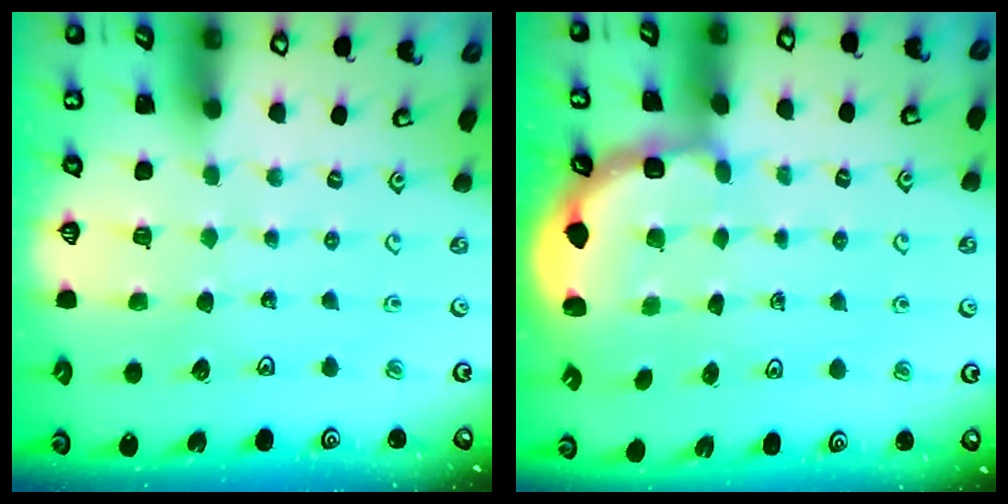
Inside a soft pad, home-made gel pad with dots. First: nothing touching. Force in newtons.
{"total": 2.7, "press": 2.3, "slide": 1.4}